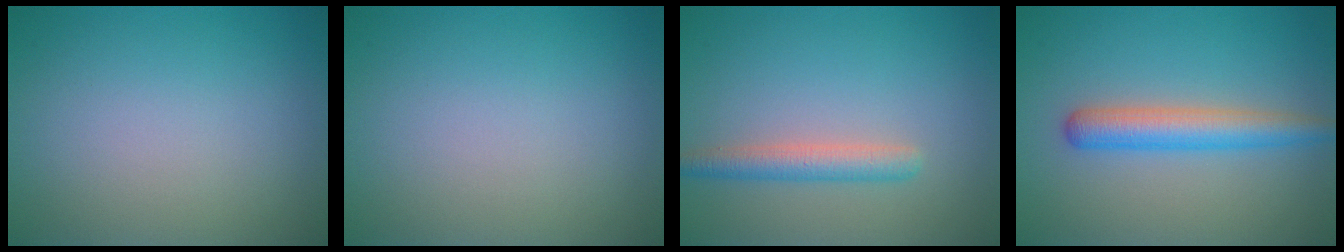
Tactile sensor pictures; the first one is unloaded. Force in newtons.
{"total": 0.0}
{"total": 2.6, "press": 2.6, "slide": 0.1}
{"total": 3.9, "press": 3.9, "slide": 0.1}